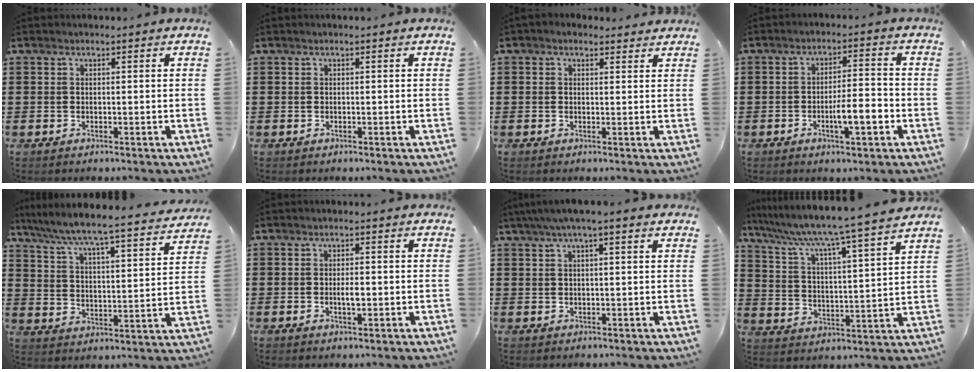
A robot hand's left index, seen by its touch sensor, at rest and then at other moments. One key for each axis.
{"total": 0.0}
{"total": 1.5, "fx": 1.0, "fy": 1.2, "fz": 0.1, "tx": -0.007, "ty": 0.007, "tz": 0.019}
{"total": 5.8, "fx": -2.1, "fy": 1.3, "fz": 5.2, "tx": -0.087, "ty": 0.005, "tz": -0.040}
{"total": 5.3, "fx": 5.1, "fy": -0.5, "fz": 1.6, "tx": -0.059, "ty": -0.044, "tz": 0.077}
{"total": 2.4, "fx": -0.3, "fy": 0.8, "fz": 2.3, "tx": -0.043, "ty": 0.000, "tz": -0.005}
{"total": 3.1, "fx": 1.6, "fy": 0.9, "fz": 2.5, "tx": -0.052, "ty": 0.008, "tz": 0.027}
{"total": 6.2, "fx": 5.4, "fy": -1.2, "fz": 3.0, "tx": -0.083, "ty": -0.054, "tz": 0.078}